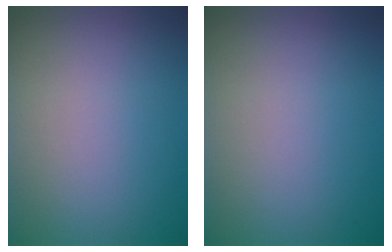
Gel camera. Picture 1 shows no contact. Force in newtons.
{"total": 0.0}